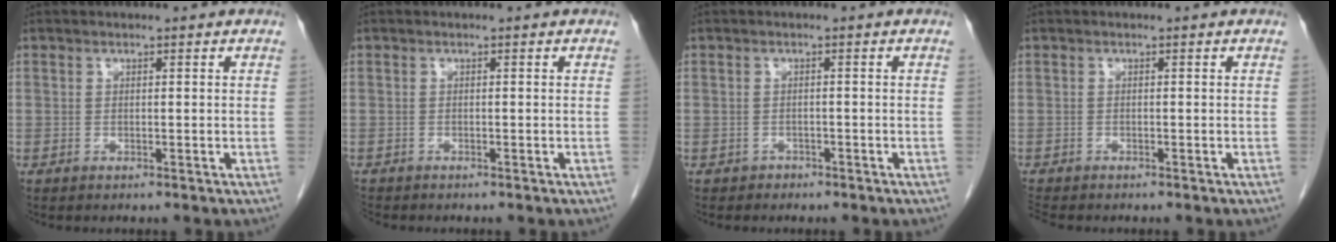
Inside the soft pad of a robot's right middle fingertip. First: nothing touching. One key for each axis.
{"total": 1.2, "fx": -1.1, "fy": 0.3, "fz": 0.1, "tx": -0.008, "ty": -0.004, "tz": -0.021}
{"total": 1.1, "fx": -0.8, "fy": 0.7, "fz": -0.1, "tx": -0.007, "ty": 0.003, "tz": -0.013}
{"total": 1.7, "fx": -1.6, "fy": 0.3, "fz": 0.3, "tx": -0.010, "ty": -0.006, "tz": -0.028}